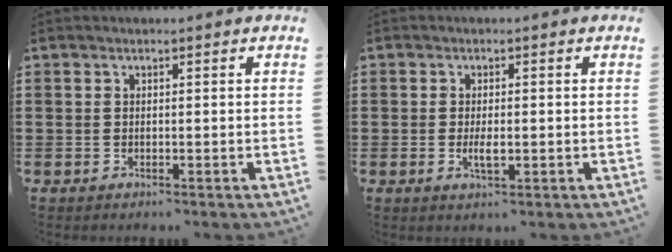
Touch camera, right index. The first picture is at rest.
{"total": 2.7, "force": [-0.5, 0.8, 2.5], "torque": [-0.052, -0.004, -0.011]}